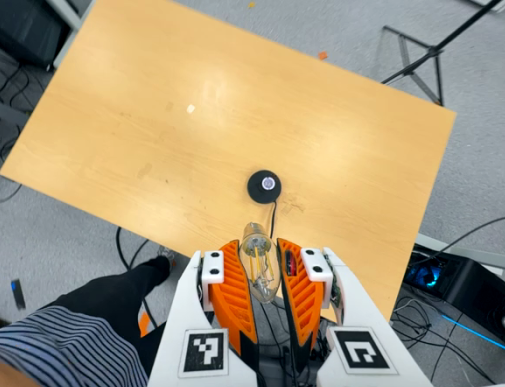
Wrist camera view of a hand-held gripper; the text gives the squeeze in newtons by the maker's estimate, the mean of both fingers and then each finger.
{"total": 21.4, "left": 25.9, "right": 16.9}